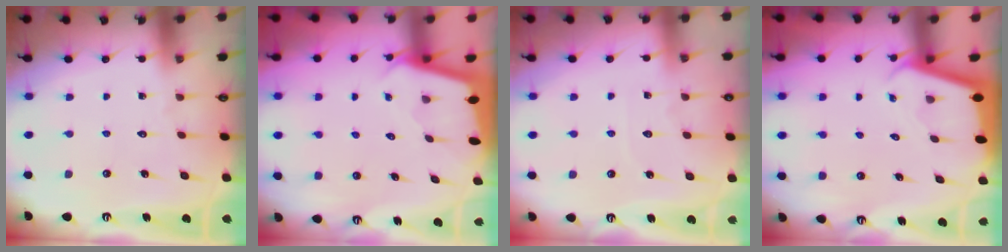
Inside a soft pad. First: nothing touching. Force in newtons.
{"total": 1.9, "press": 1.9, "slide": 0.1}
{"total": 4.2, "press": 4.1, "slide": 0.5}
{"total": 1.9, "press": 1.9, "slide": 0.1}